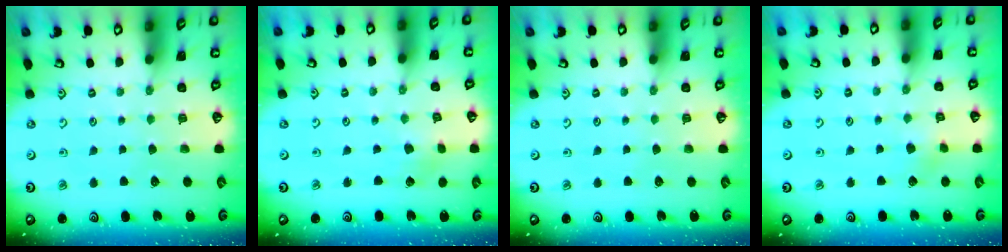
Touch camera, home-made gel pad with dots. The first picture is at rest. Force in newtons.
{"total": 1.4, "press": 1.4, "slide": 0.2}
{"total": 0.0}
{"total": 3.6, "press": 3.5, "slide": 0.9}